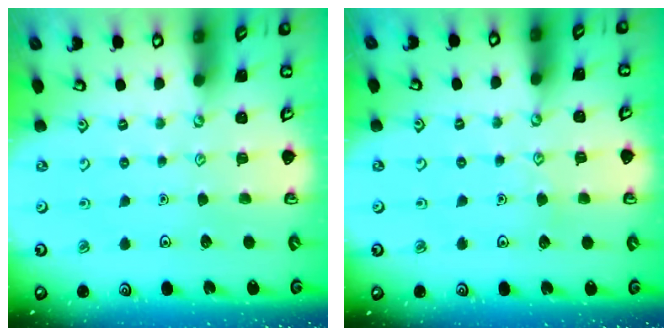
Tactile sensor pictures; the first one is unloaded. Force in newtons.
{"total": 3.5, "press": 3.5, "slide": 0.4}